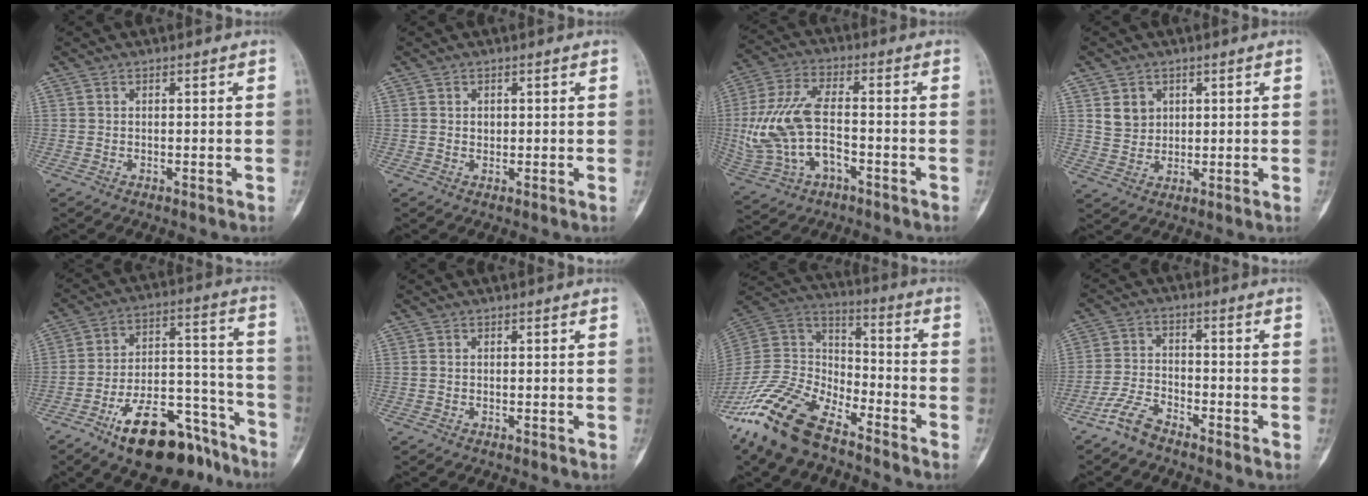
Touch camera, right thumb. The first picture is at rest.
{"total": 1.1, "force": [0.2, 0.9, 0.5], "torque": [-0.005, 0.001, 0.005]}
{"total": 15.4, "force": [-2.5, 8.6, 12.6], "torque": [-0.276, 0.024, -0.040]}
{"total": 4.6, "force": [1.8, 3.8, 1.6], "torque": [-0.009, -0.012, 0.037]}
{"total": 19.7, "force": [-13.3, 8.6, 11.7], "torque": [-0.161, 0.101, -0.210]}
{"total": 0.0}
{"total": 19.2, "force": [-13.8, 8.3, 10.5], "torque": [-0.206, 0.064, -0.266]}
{"total": 5.5, "force": [-4.5, 2.1, 2.3], "torque": [-0.052, 0.019, -0.094]}